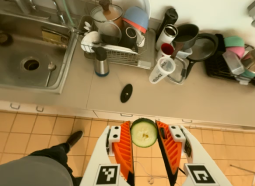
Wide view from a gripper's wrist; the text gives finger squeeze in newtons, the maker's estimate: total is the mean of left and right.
{"total": 7.4, "left": 7.5, "right": 7.4}